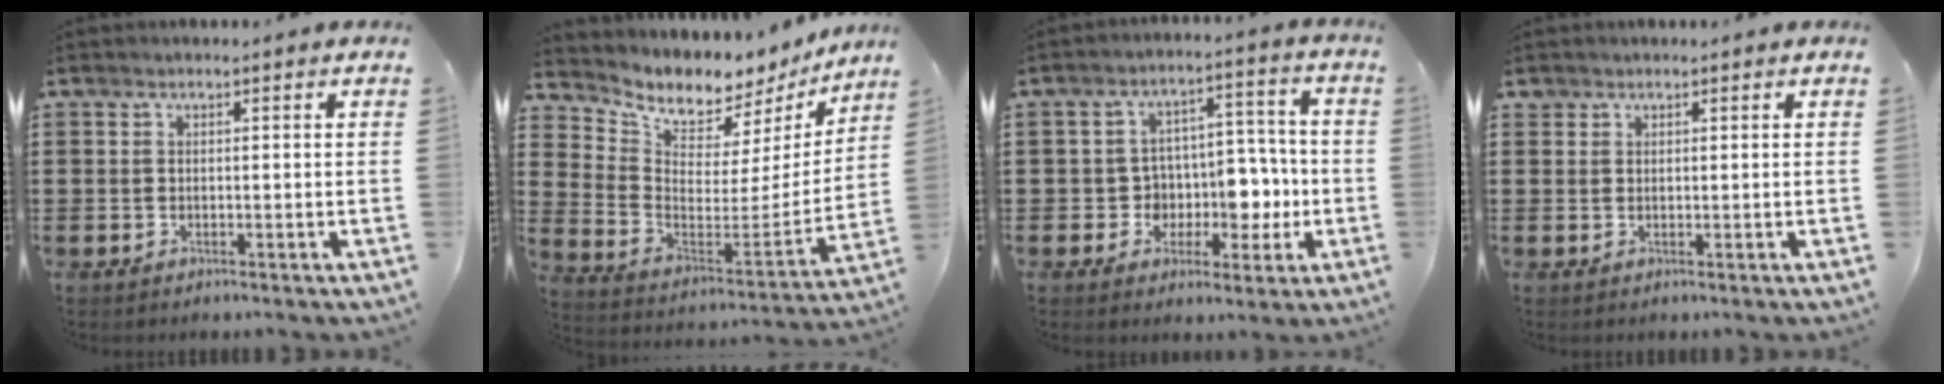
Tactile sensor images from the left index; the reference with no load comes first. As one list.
[{"total": 5.8, "force": [5.5, 1.8, 0.4], "torque": [-0.041, -0.063, 0.093]}, {"total": 7.1, "force": [-0.9, 6.3, 3.2], "torque": [-0.060, 0.003, -0.012]}, {"total": 0.9, "force": [0.7, 0.6, 0.1], "torque": [-0.005, 0.004, 0.014]}]